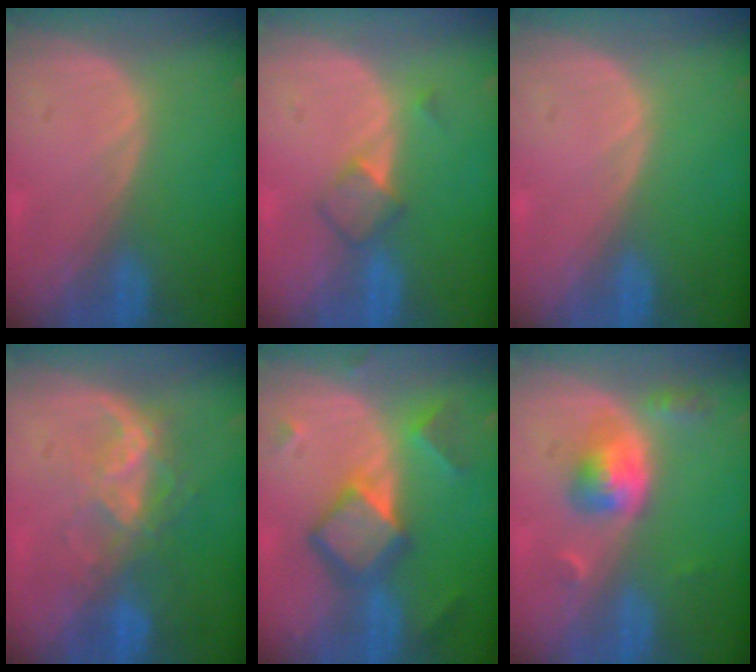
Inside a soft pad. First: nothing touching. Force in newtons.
{"total": 3.6, "press": 3.3, "slide": 1.2}
{"total": 0.0}
{"total": 6.8, "press": 6.2, "slide": 2.8}
{"total": 7.7, "press": 7.7, "slide": 0.7}
{"total": 5.2, "press": 4.8, "slide": 2.0}